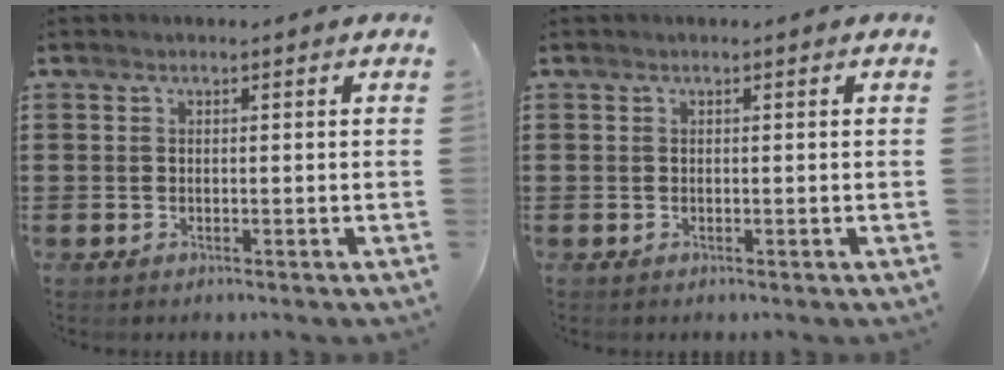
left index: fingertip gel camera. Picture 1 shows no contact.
{"total": 0.0}